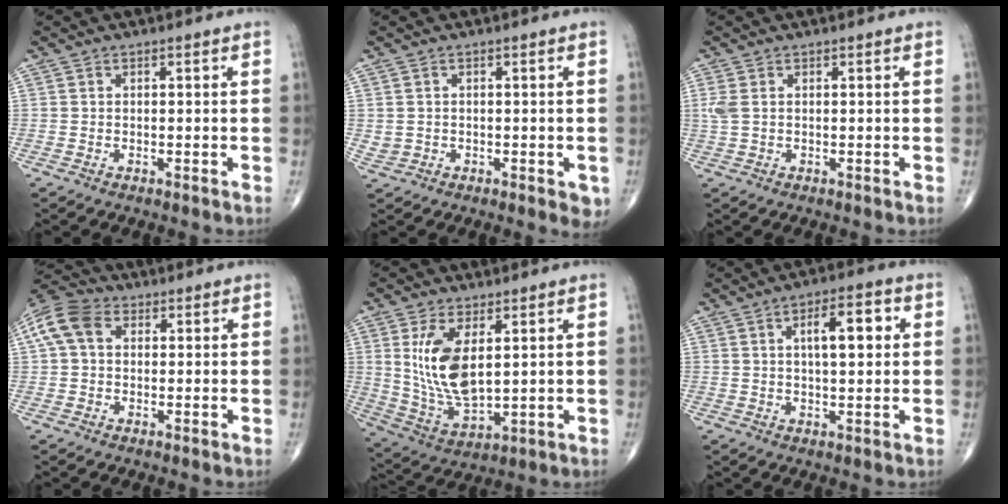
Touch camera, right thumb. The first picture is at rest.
{"total": 4.7, "force": [-0.7, 3.3, 3.2], "torque": [-0.027, 0.002, 0.001]}
{"total": 2.3, "force": [0.5, 1.3, 1.9], "torque": [-0.061, 0.010, 0.015]}
{"total": 8.6, "force": [2.1, 6.2, 5.6], "torque": [-0.119, 0.027, 0.032]}
{"total": 12.6, "force": [3.0, 6.0, 10.6], "torque": [-0.202, -0.023, 0.074]}
{"total": 8.3, "force": [2.0, 3.1, 7.4], "torque": [-0.096, 0.005, 0.026]}